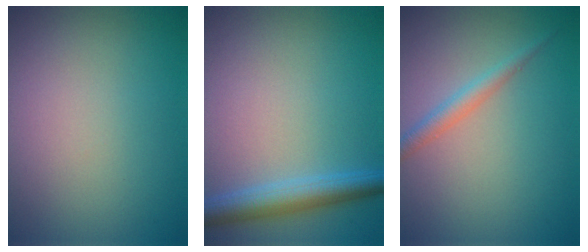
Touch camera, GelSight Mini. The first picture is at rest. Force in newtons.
{"total": 3.8, "press": 3.8, "slide": 0.1}
{"total": 1.7, "press": 1.7, "slide": 0.1}